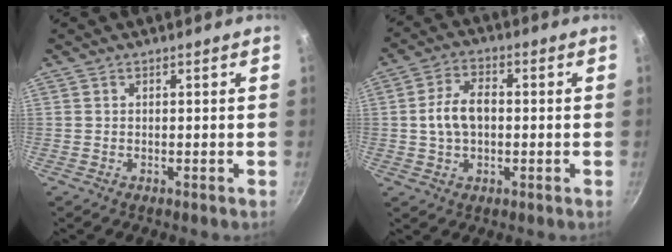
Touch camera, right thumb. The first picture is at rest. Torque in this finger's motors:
{"motor_torque": [-0.64, 0.55, 0.62, -0.41, 0.15]}